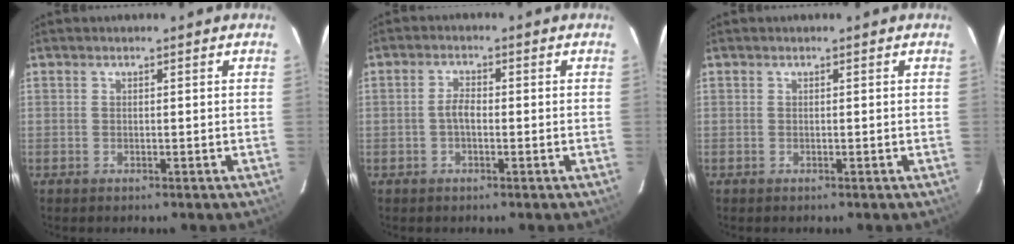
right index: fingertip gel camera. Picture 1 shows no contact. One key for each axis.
{"total": 2.4, "fx": -0.5, "fy": 1.2, "fz": 2.1, "tx": -0.043, "ty": 0.008, "tz": -0.010}
{"total": 0.0}